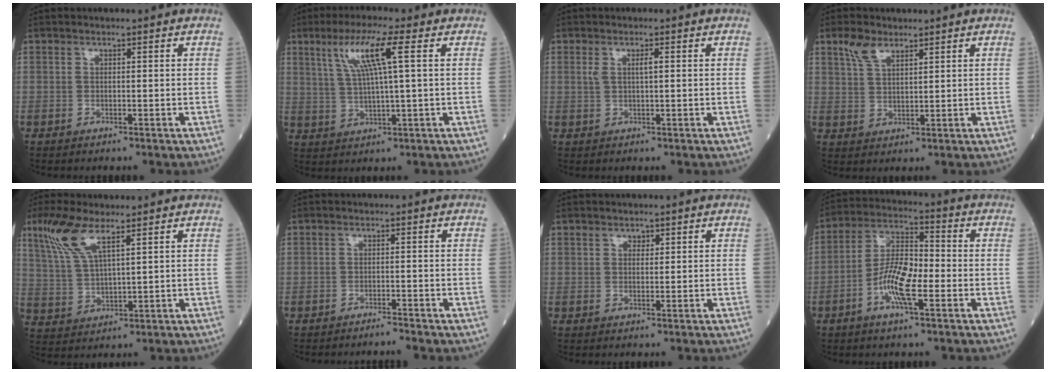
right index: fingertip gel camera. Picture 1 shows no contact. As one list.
[{"total": 8.0, "force": [3.1, -0.3, 7.4], "torque": [-0.145, 0.009, 0.062]}, {"total": 1.9, "force": [0.5, 0.4, 1.8], "torque": [-0.038, 0.005, 0.011]}, {"total": 4.1, "force": [2.9, 1.7, 2.3], "torque": [-0.052, 0.008, 0.061]}, {"total": 7.8, "force": [4.8, 1.5, 6.0], "torque": [-0.140, 0.008, 0.105]}, {"total": 1.6, "force": [-1.5, -0.3, 0.3], "torque": [-0.005, -0.002, -0.023]}, {"total": 1.0, "force": [0.6, 0.7, 0.3], "torque": [-0.001, -0.004, 0.008]}, {"total": 9.3, "force": [-3.1, 2.3, 8.5], "torque": [-0.165, 0.007, -0.063]}]